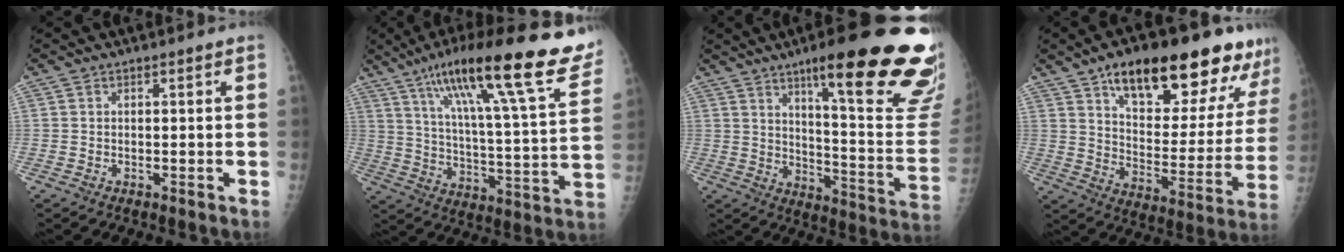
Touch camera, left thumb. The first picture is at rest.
{"total": 27.6, "force": [17.5, 4.1, 20.9], "torque": [-0.311, -0.037, 0.267]}
{"total": 28.1, "force": [17.9, 4.3, 21.2], "torque": [-0.222, -0.086, 0.244]}
{"total": 25.1, "force": [16.0, 9.1, 17.2], "torque": [-0.200, -0.049, 0.240]}